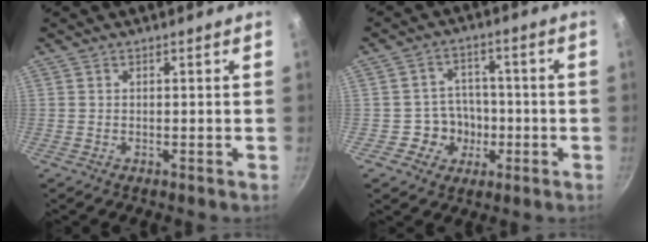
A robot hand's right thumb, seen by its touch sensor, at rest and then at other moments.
{"total": 7.1, "force": [-2.1, 6.5, 1.8], "torque": [0.013, 0.028, -0.037]}